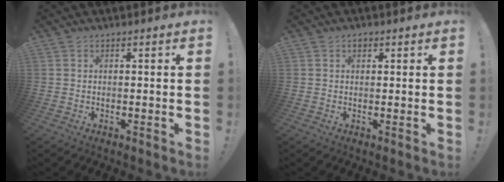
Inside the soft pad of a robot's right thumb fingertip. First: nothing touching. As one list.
[{"total": 1.2, "force": [0.6, 0.8, 0.5], "torque": [0.002, -0.001, 0.008]}]